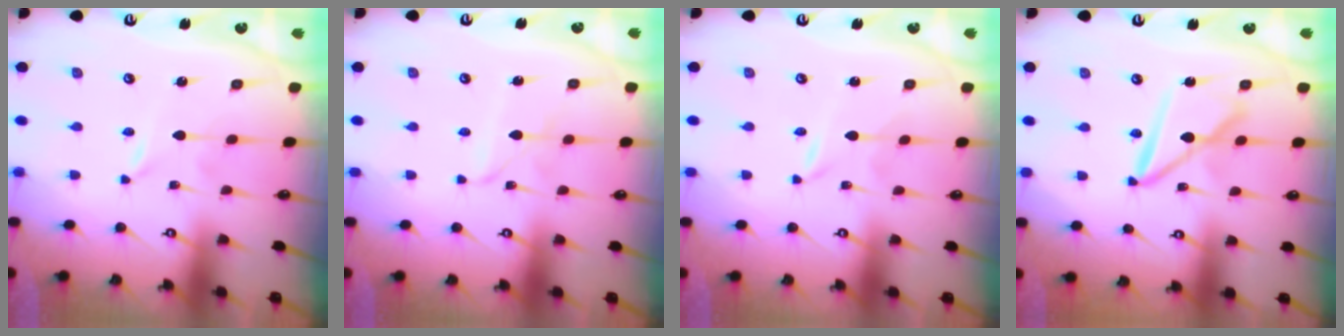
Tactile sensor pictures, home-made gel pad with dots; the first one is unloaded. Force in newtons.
{"total": 2.7, "press": 2.7, "slide": 0.2}
{"total": 0.0}
{"total": 10.8, "press": 10.7, "slide": 1.0}